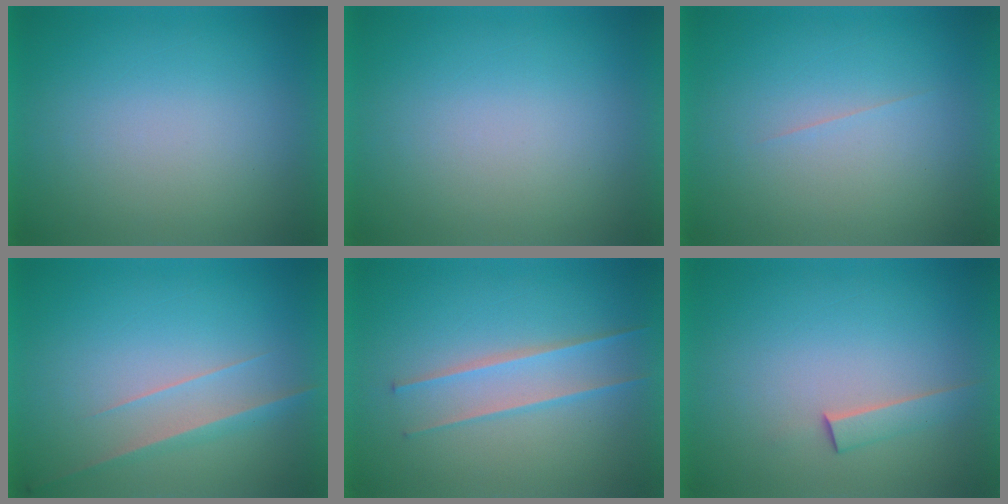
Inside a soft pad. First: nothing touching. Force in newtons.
{"total": 0.0}
{"total": 1.2}
{"total": 2.9}
{"total": 2.4}
{"total": 1.8}